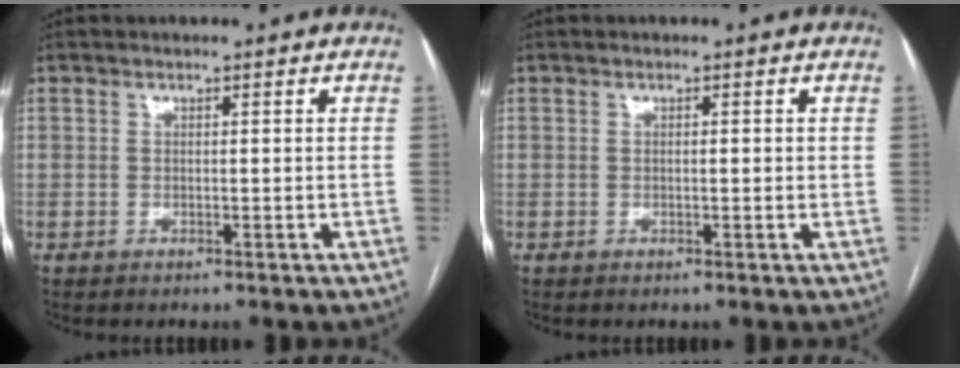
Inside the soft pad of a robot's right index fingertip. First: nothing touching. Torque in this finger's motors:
{"motor_torque": [0.00, 0.14, -0.05, 0.00]}